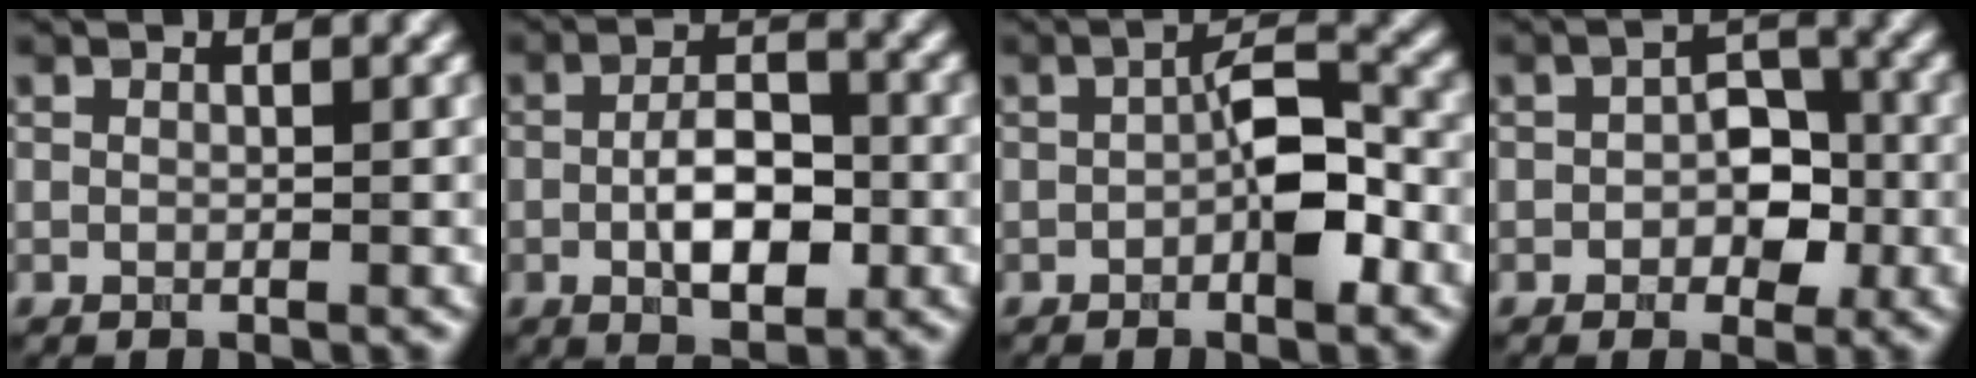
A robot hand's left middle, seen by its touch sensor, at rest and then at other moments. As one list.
[{"total": 5.3, "force": [-1.1, 2.6, 4.5], "torque": [-0.080, 0.001, -0.020]}, {"total": 4.7, "force": [-1.2, 1.8, 4.2], "torque": [-0.070, 0.009, -0.026]}, {"total": 4.1, "force": [-0.8, 2.6, 3.1], "torque": [-0.038, 0.002, -0.017]}]